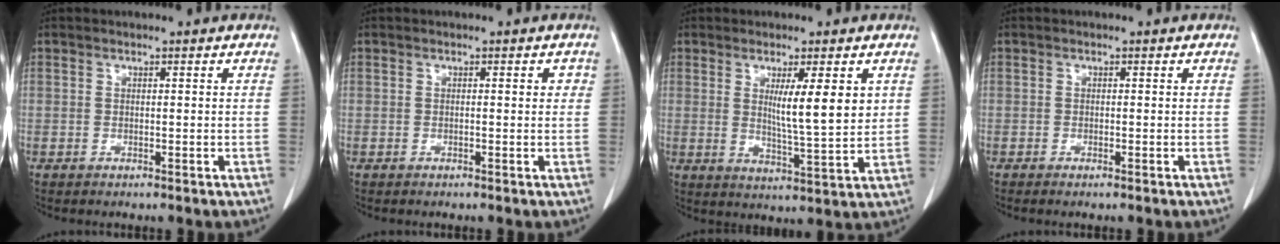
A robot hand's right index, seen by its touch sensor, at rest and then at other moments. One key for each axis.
{"total": 1.2, "fx": 0.3, "fy": 0.5, "fz": 1.0, "tx": -0.009, "ty": 0.003, "tz": 0.002}
{"total": 7.7, "fx": 2.3, "fy": 0.5, "fz": 7.3, "tx": -0.117, "ty": -0.018, "tz": 0.038}
{"total": 0.7, "fx": -0.5, "fy": 0.0, "fz": 0.5, "tx": -0.011, "ty": -0.001, "tz": -0.007}